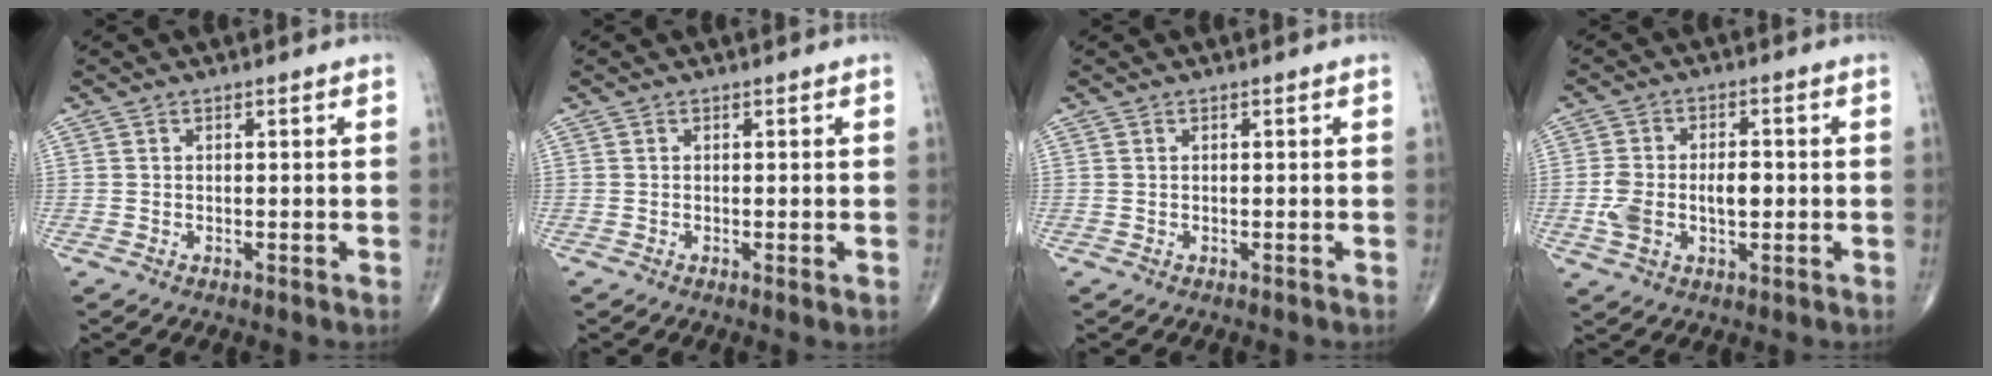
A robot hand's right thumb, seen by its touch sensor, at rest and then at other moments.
{"total": 0.8, "force": [-0.2, 0.1, 0.8], "torque": [-0.017, -0.004, -0.003]}
{"total": 0.0}
{"total": 8.7, "force": [-1.0, 5.1, 7.0], "torque": [-0.135, 0.020, -0.013]}